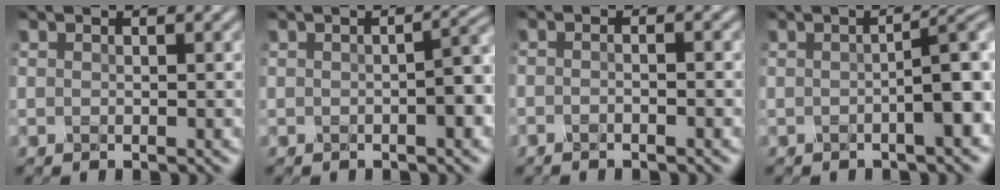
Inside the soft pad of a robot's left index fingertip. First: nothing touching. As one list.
[{"total": 4.2, "force": [-0.4, 1.7, 3.8], "torque": [-0.036, 0.013, -0.008]}, {"total": 1.1, "force": [-0.8, 0.2, 0.8], "torque": [-0.004, -0.013, -0.024]}, {"total": 5.6, "force": [-0.5, 1.5, 5.3], "torque": [-0.053, 0.011, -0.010]}]